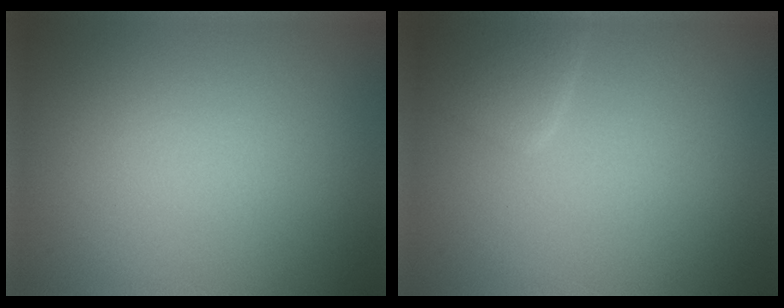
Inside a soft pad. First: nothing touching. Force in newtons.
{"total": 2.3, "press": 2.3, "slide": 0.1}